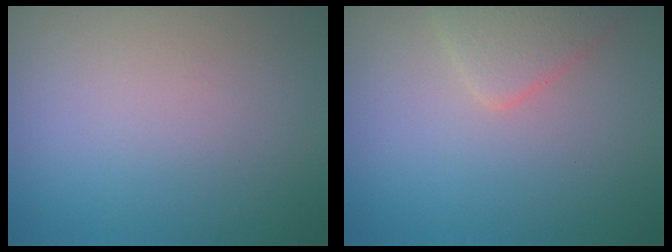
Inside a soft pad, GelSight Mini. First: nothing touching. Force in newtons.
{"total": 2.3, "press": 2.3, "slide": 0.0}